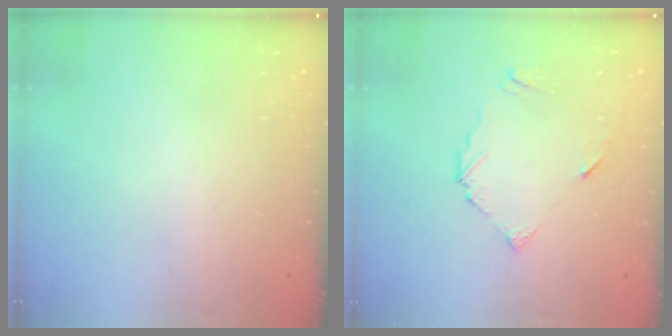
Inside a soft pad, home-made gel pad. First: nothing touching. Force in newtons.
{"total": 5.4, "press": 5.4, "slide": 0.5}